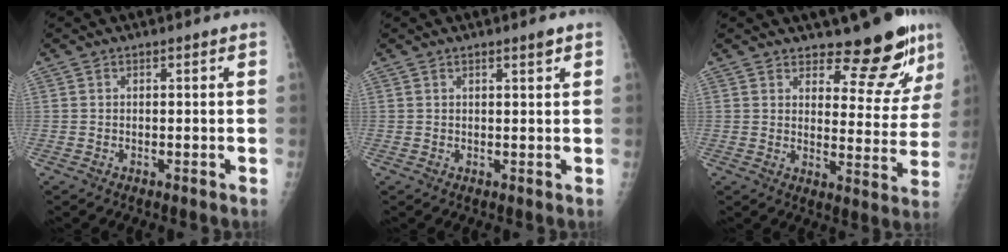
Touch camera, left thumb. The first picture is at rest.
{"total": 1.5, "force": [1.0, 0.1, 1.1], "torque": [-0.015, -0.006, 0.015]}
{"total": 11.8, "force": [9.8, 3.9, 5.3], "torque": [-0.032, -0.089, 0.127]}